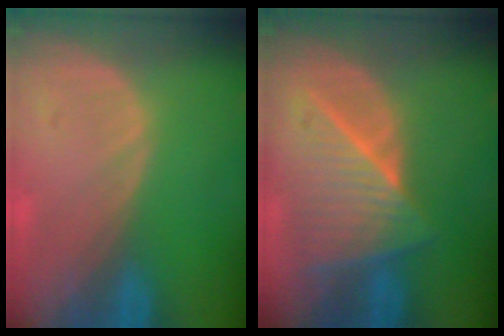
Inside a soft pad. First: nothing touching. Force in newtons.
{"total": 7.7, "press": 7.6, "slide": 1.2}